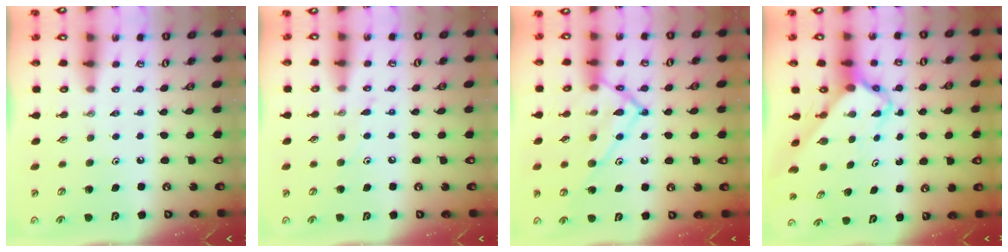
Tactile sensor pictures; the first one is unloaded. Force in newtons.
{"total": 6.3, "press": 6.2, "slide": 0.7}
{"total": 16.5, "press": 16.5, "slide": 1.3}
{"total": 3.8, "press": 3.8, "slide": 0.4}